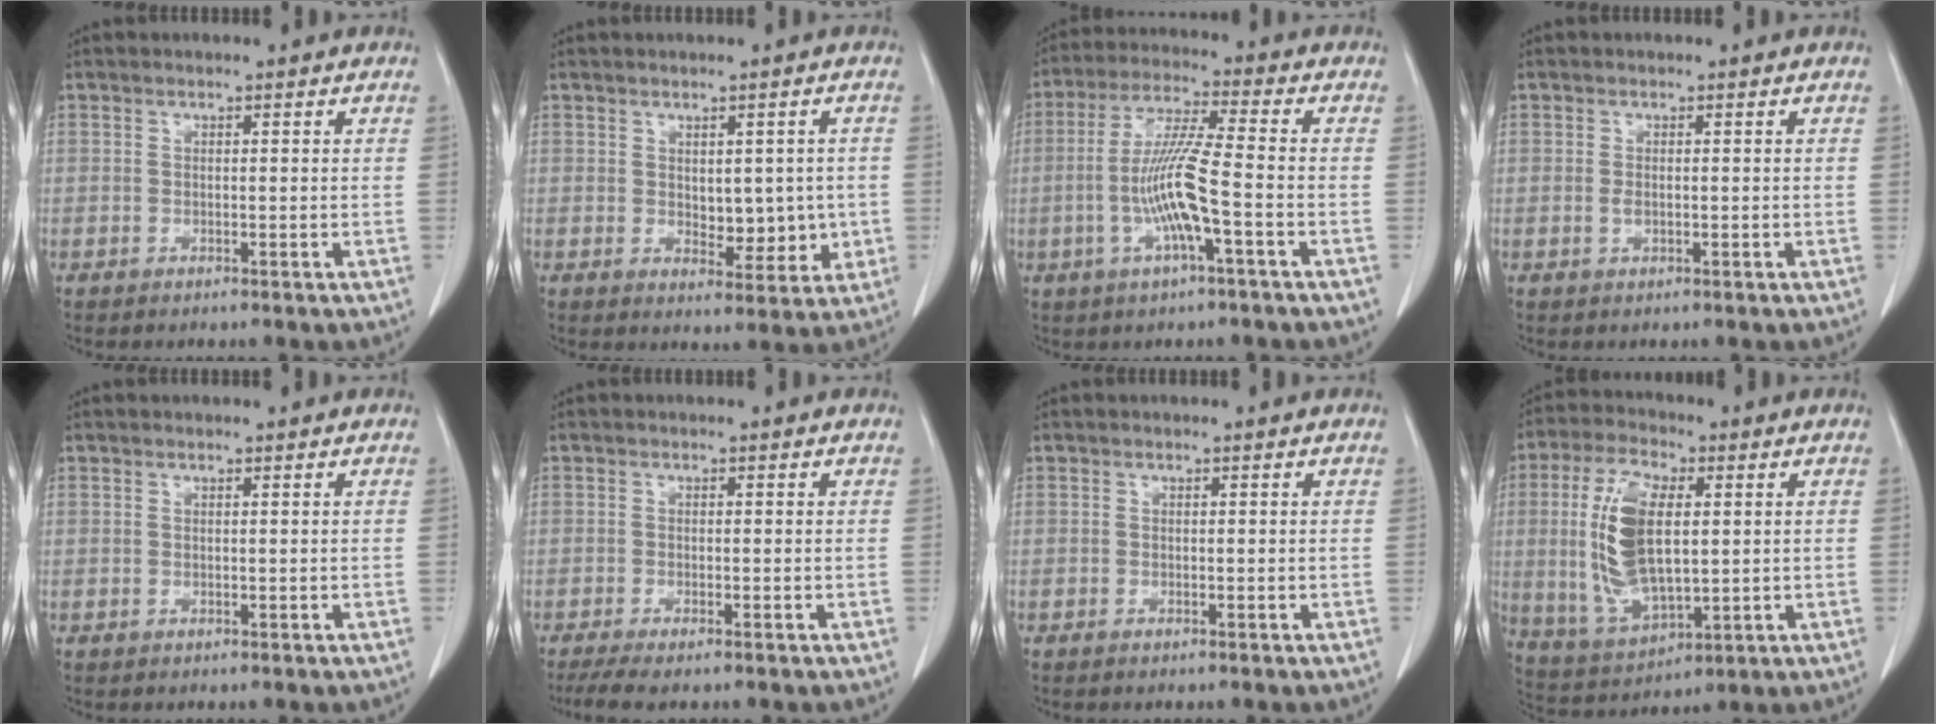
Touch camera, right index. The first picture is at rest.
{"total": 6.6, "force": [-0.1, 3.6, 5.5], "torque": [-0.064, 0.004, 0.013]}
{"total": 10.4, "force": [-2.5, 0.5, 10.0], "torque": [-0.201, 0.001, -0.050]}
{"total": 1.3, "force": [-0.2, 0.7, 1.0], "torque": [-0.022, 0.002, 0.000]}
{"total": 0.0}
{"total": 4.4, "force": [-2.8, 1.2, 3.2], "torque": [-0.065, -0.007, -0.045]}
{"total": 0.5, "force": [-0.2, 0.2, 0.4], "torque": [-0.012, -0.001, -0.003]}
{"total": 14.6, "force": [1.3, 6.0, 13.2], "torque": [-0.285, 0.002, 0.032]}